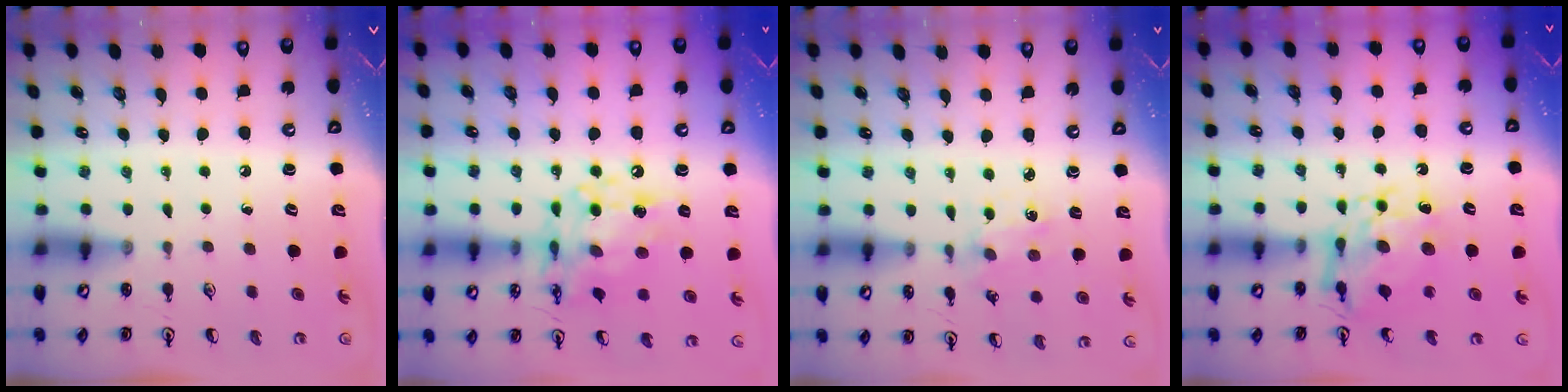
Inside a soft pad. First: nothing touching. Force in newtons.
{"total": 13.6, "press": 13.5, "slide": 1.0}
{"total": 2.0, "press": 1.9, "slide": 0.4}
{"total": 12.0, "press": 12.0, "slide": 1.0}